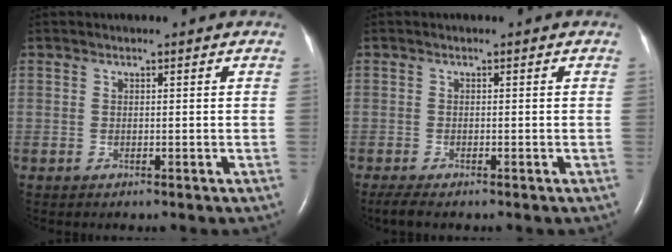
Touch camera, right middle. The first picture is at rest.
{"total": 2.6, "force": [-2.0, 0.4, 1.6], "torque": [-0.035, -0.011, -0.032]}